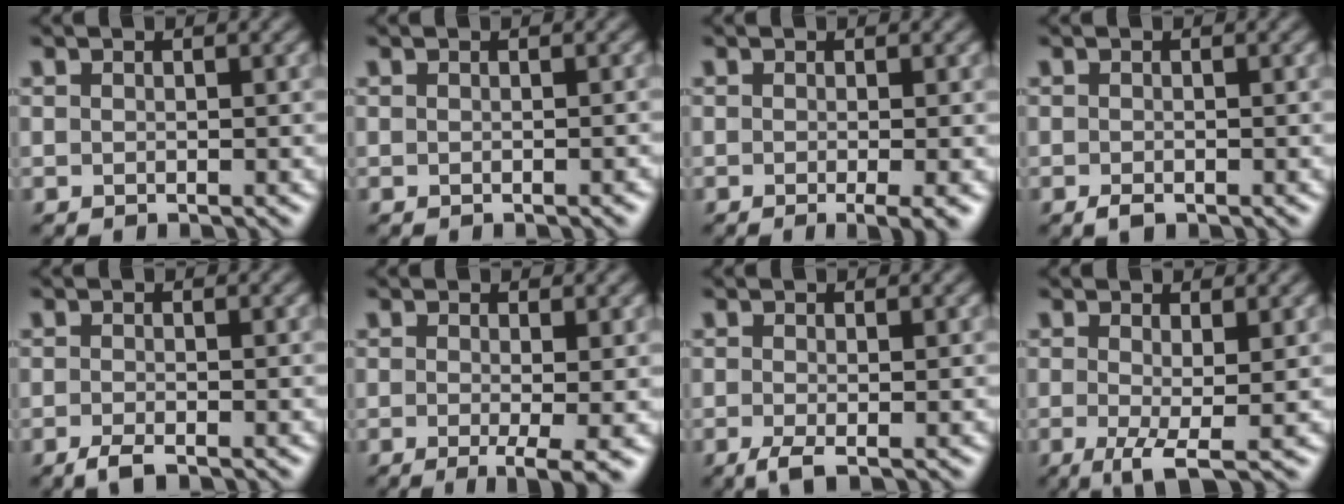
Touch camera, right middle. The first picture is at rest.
{"total": 0.7, "force": [-0.3, 0.1, 0.6], "torque": [-0.005, 0.002, -0.004]}
{"total": 2.6, "force": [-0.7, 0.6, 2.4], "torque": [-0.035, -0.010, -0.011]}
{"total": 1.0, "force": [-0.7, 0.5, 0.7], "torque": [-0.013, -0.003, -0.011]}
{"total": 1.6, "force": [-1.1, 0.3, 1.1], "torque": [-0.022, -0.003, -0.023]}
{"total": 3.8, "force": [-0.9, 0.7, 3.6], "torque": [-0.058, -0.014, -0.012]}
{"total": 1.8, "force": [-0.7, 0.4, 1.6], "torque": [-0.035, -0.008, -0.017]}
{"total": 3.3, "force": [-0.6, 0.5, 3.2], "torque": [-0.066, -0.011, -0.012]}